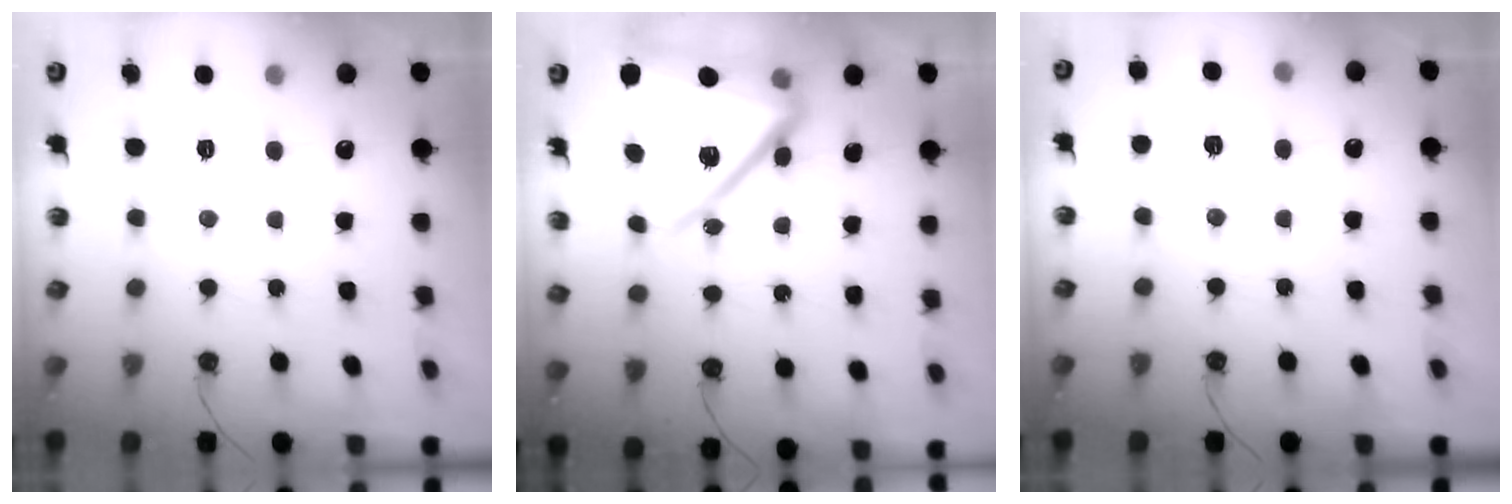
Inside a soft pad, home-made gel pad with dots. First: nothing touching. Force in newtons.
{"total": 22.8, "press": 22.7, "slide": 2.0}
{"total": 7.9, "press": 7.9, "slide": 1.0}